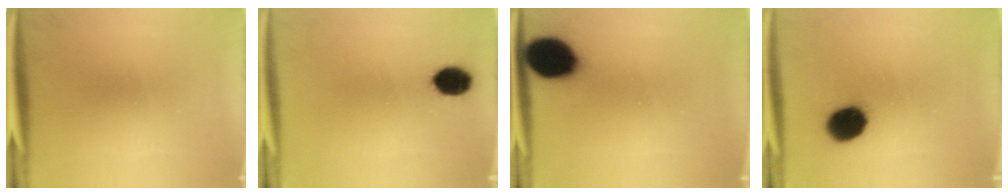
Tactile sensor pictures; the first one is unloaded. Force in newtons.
{"total": 6.3}
{"total": 14.6}
{"total": 10.5}